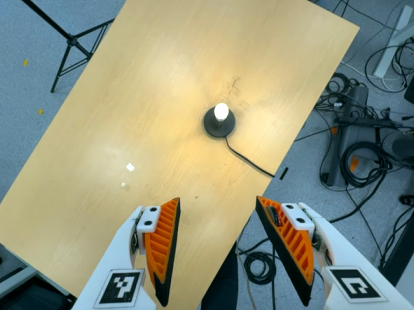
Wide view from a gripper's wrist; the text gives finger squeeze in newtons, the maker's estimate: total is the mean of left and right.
{"total": 0.0}